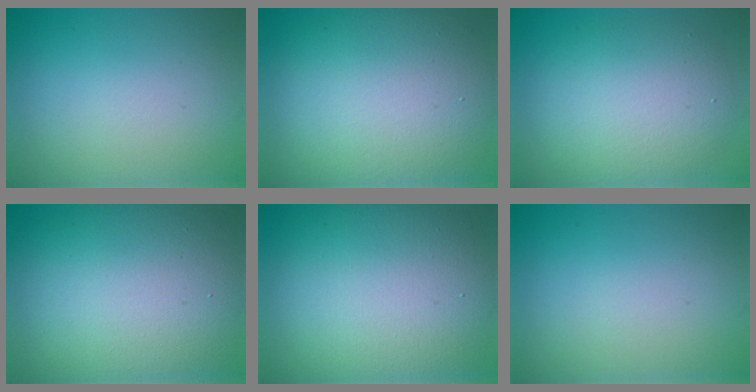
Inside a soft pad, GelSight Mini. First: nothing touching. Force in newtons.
{"total": 13.0, "press": 12.9, "slide": 0.9}
{"total": 6.9, "press": 6.9, "slide": 0.1}
{"total": 14.1, "press": 14.1, "slide": 0.8}
{"total": 14.6, "press": 14.6, "slide": 0.9}
{"total": 0.0}